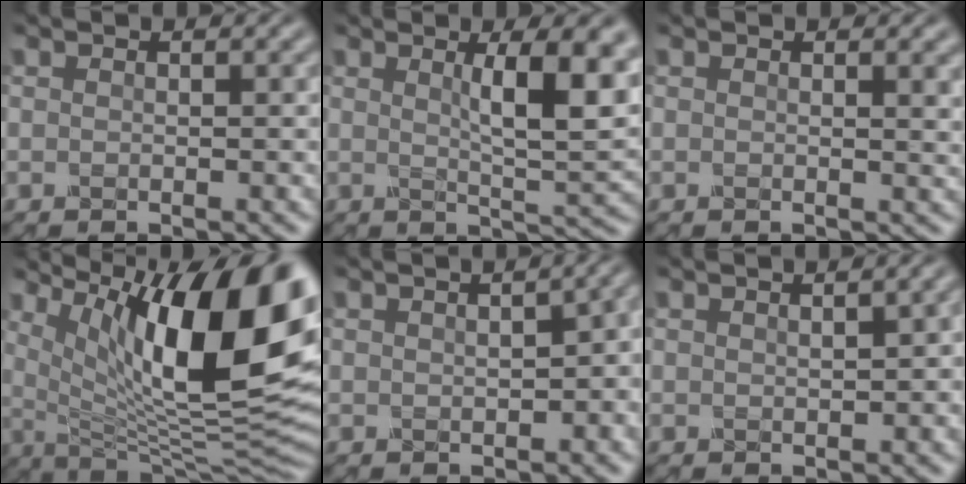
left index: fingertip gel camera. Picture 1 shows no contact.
{"total": 7.8, "force": [2.4, 2.0, 7.2], "torque": [-0.092, -0.001, 0.039]}
{"total": 1.7, "force": [0.7, 0.5, 1.4], "torque": [-0.009, 0.003, 0.007]}
{"total": 16.6, "force": [6.3, 5.7, 14.3], "torque": [-0.204, 0.005, 0.106]}
{"total": 6.8, "force": [1.0, 3.4, 5.8], "torque": [-0.040, 0.019, 0.015]}
{"total": 3.1, "force": [1.1, 1.1, 2.7], "torque": [-0.029, 0.014, 0.020]}